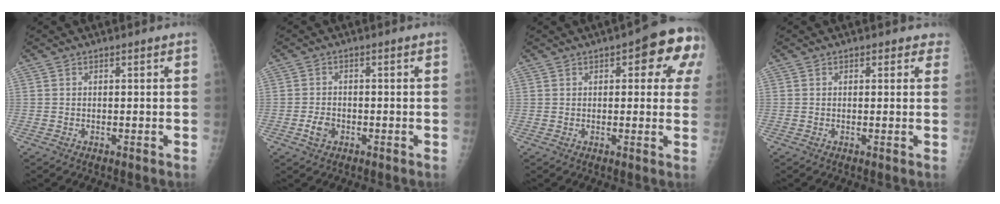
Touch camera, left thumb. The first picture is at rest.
{"total": 2.7, "force": [-1.1, 1.8, 1.7], "torque": [-0.030, 0.010, -0.019]}
{"total": 11.0, "force": [4.3, 4.9, 8.9], "torque": [-0.059, 0.005, 0.040]}
{"total": 2.1, "force": [1.4, 1.4, 0.8], "torque": [0.019, -0.002, 0.009]}